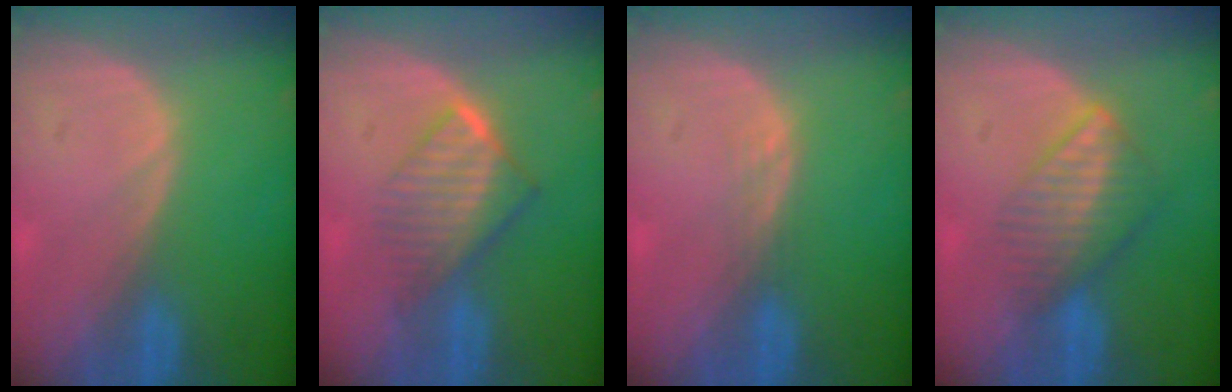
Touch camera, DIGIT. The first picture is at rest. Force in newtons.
{"total": 6.7, "press": 6.1, "slide": 2.8}
{"total": 1.1, "press": 1.1, "slide": 0.1}
{"total": 6.5, "press": 5.9, "slide": 2.7}